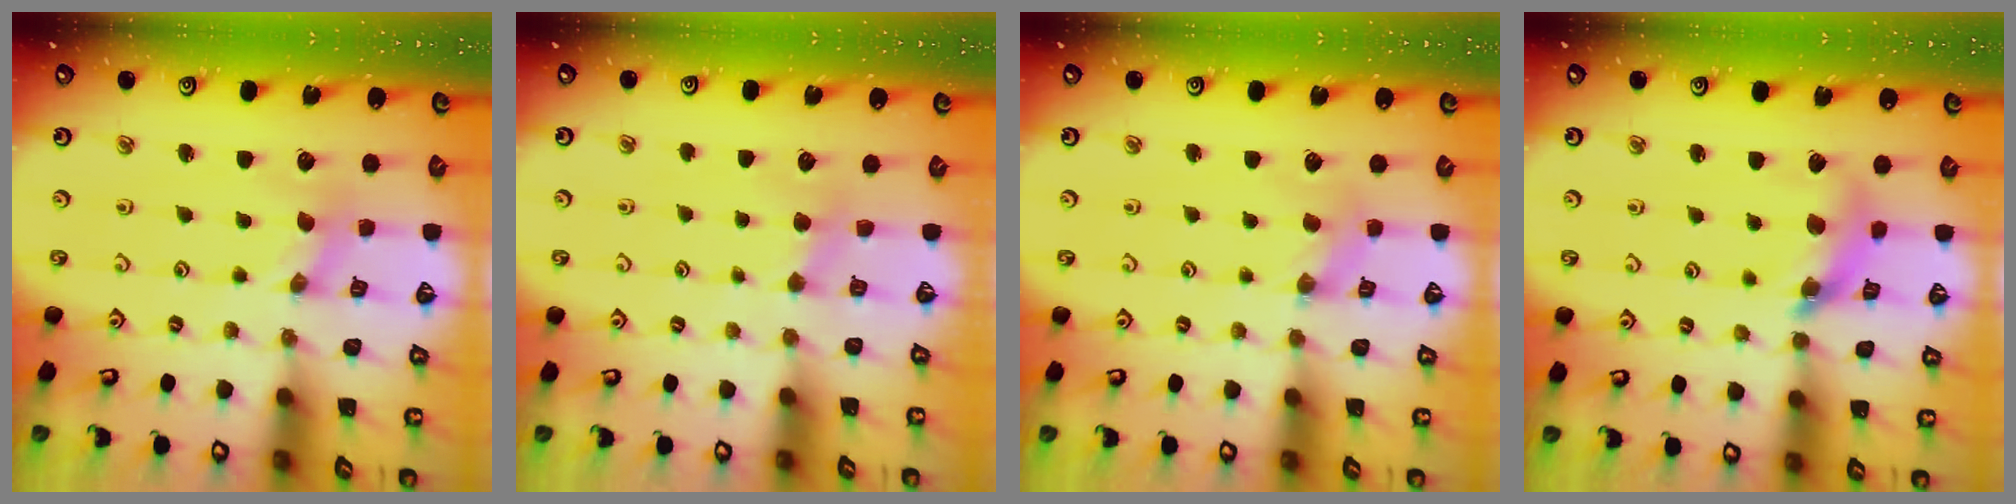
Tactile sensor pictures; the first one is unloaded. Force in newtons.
{"total": 2.6, "press": 2.5, "slide": 0.4}
{"total": 1.3, "press": 1.3, "slide": 0.2}
{"total": 11.3, "press": 11.2, "slide": 1.6}